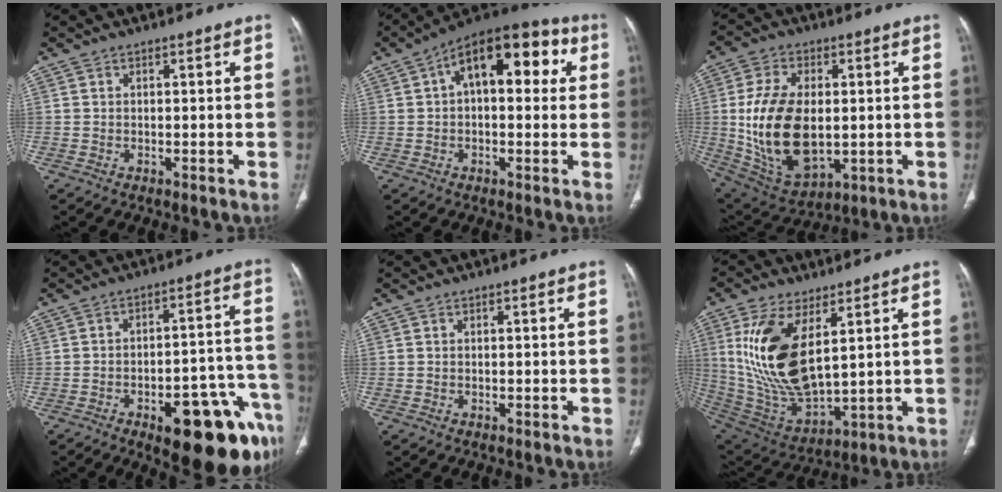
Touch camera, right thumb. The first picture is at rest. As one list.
[{"total": 16.9, "force": [4.3, 8.6, 13.9], "torque": [-0.160, 0.037, 0.055]}, {"total": 18.8, "force": [-0.2, 11.1, 15.2], "torque": [-0.280, -0.009, 0.019]}, {"total": 19.8, "force": [-10.5, 7.0, 15.2], "torque": [-0.127, 0.069, -0.132]}, {"total": 0.0}, {"total": 18.9, "force": [5.9, 8.8, 15.6], "torque": [-0.302, -0.027, 0.132]}]